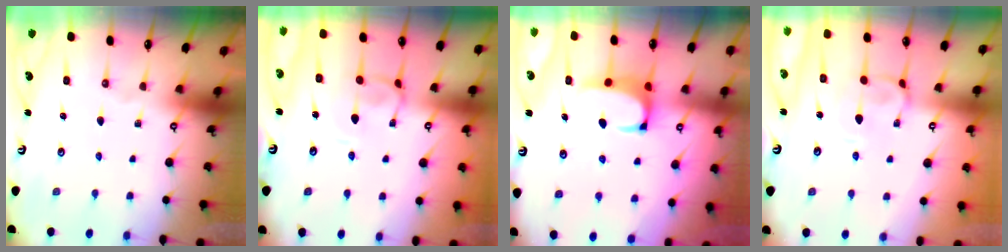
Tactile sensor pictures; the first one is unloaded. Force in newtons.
{"total": 2.0, "press": 1.9, "slide": 0.5}
{"total": 0.9, "press": 0.7, "slide": 0.6}
{"total": 2.3, "press": 2.2, "slide": 0.6}